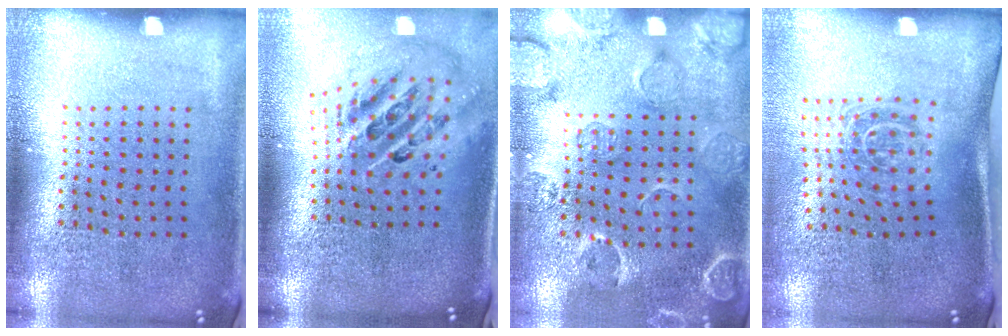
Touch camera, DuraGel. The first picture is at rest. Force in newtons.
{"total": 2.7, "press": 1.9, "slide": 1.9}
{"total": 2.5, "press": 1.8, "slide": 1.8}
{"total": 1.8, "press": 1.2, "slide": 1.3}